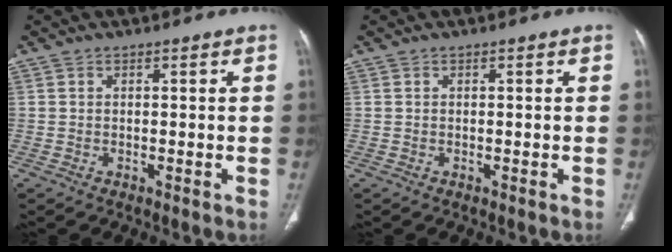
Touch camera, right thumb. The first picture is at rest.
{"total": 0.0}